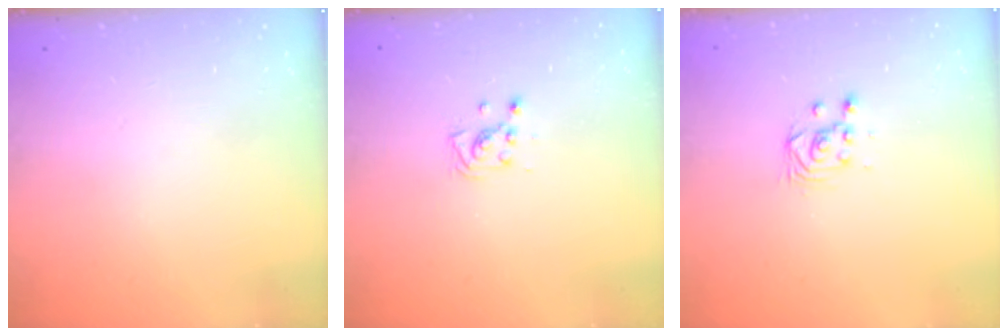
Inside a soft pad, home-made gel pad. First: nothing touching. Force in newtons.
{"total": 3.7, "press": 3.6, "slide": 0.6}
{"total": 3.5, "press": 3.5, "slide": 0.4}